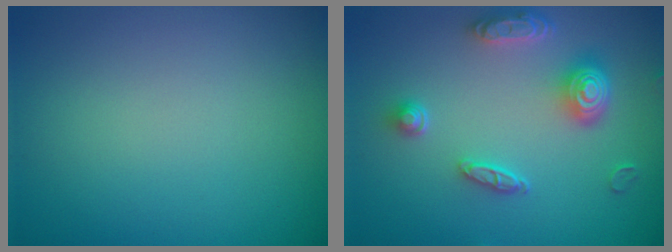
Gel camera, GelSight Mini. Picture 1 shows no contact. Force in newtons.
{"total": 4.8, "press": 3.9, "slide": 2.8}